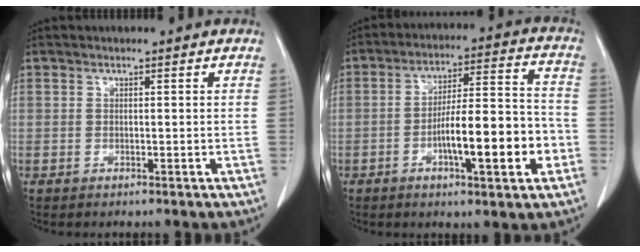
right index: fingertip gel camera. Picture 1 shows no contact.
{"total": 13.6, "force": [-4.2, 2.2, 12.8], "torque": [-0.203, 0.016, -0.064]}